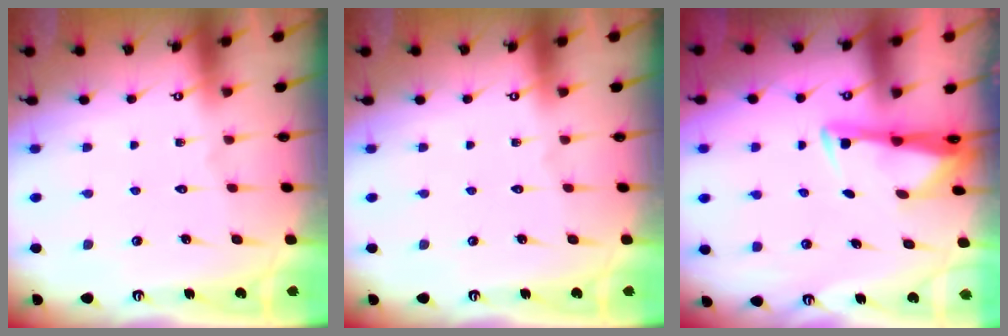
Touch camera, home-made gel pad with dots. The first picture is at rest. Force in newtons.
{"total": 0.0}
{"total": 3.2, "press": 3.1, "slide": 0.8}